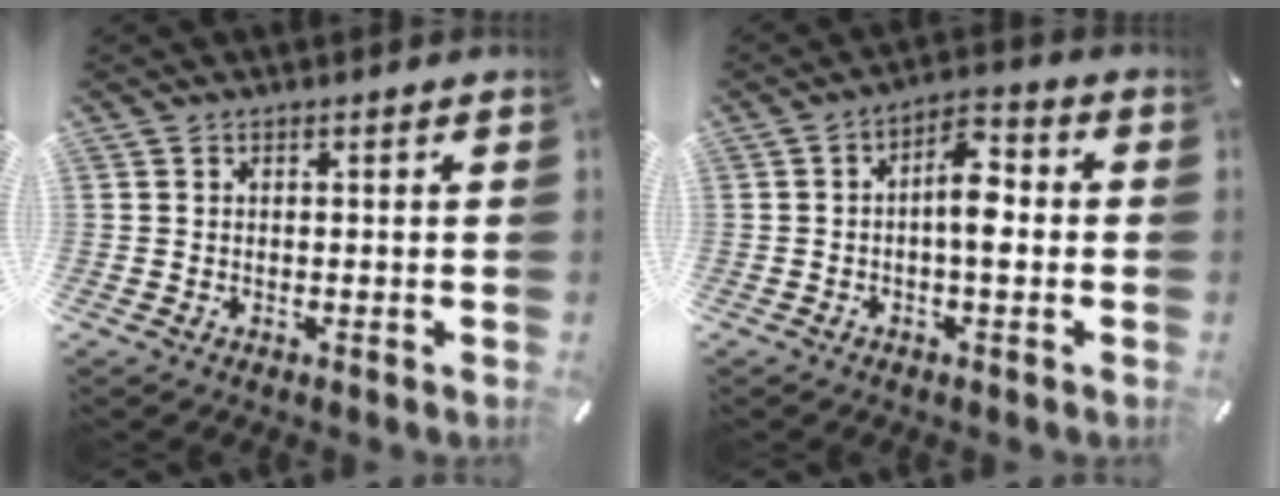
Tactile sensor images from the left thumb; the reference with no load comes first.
{"total": 8.2, "force": [-0.8, 3.7, 7.2], "torque": [-0.101, 0.011, -0.015]}